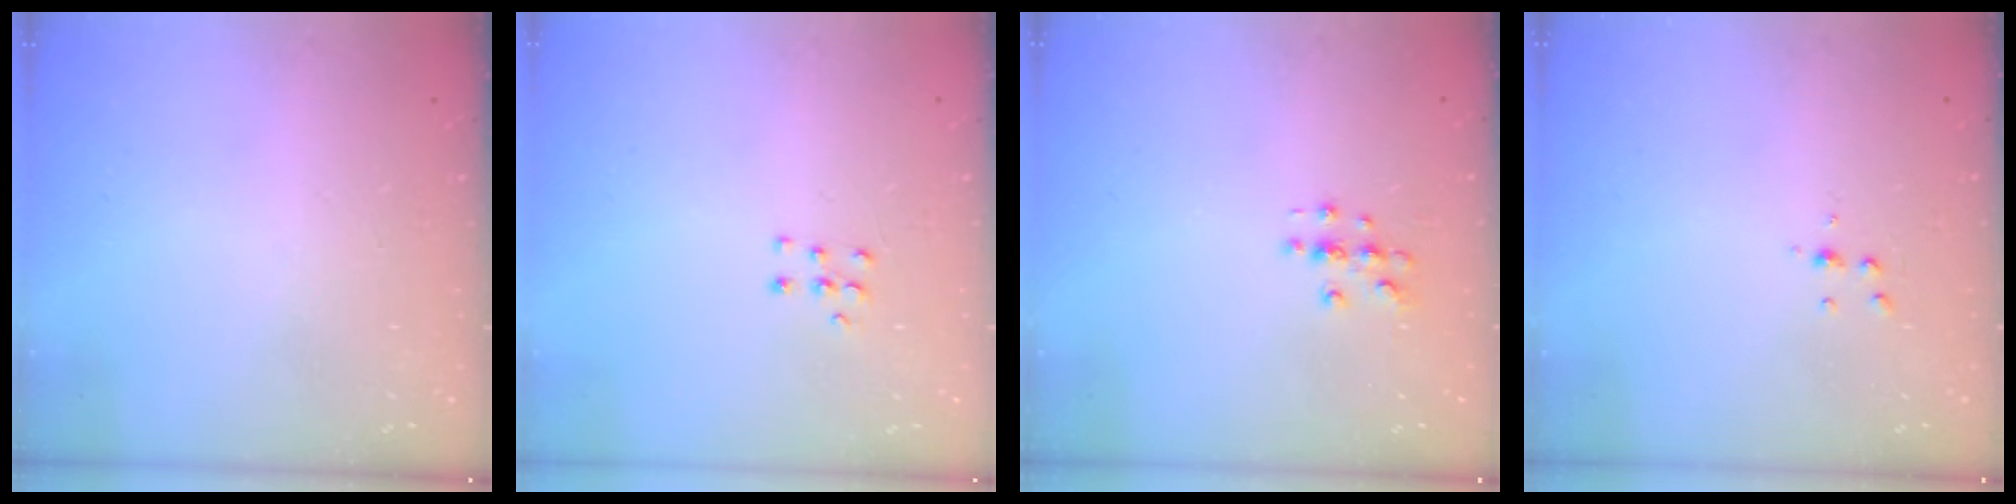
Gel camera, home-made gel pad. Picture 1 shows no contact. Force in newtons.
{"total": 4.6, "press": 4.5, "slide": 0.5}
{"total": 3.6, "press": 3.6, "slide": 0.5}
{"total": 3.8, "press": 3.8, "slide": 0.4}